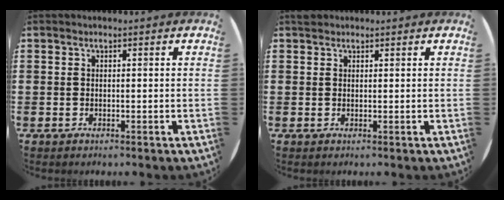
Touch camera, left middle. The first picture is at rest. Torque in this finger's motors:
{"motor_torque": [0.28, -0.24, -0.02, -0.01]}